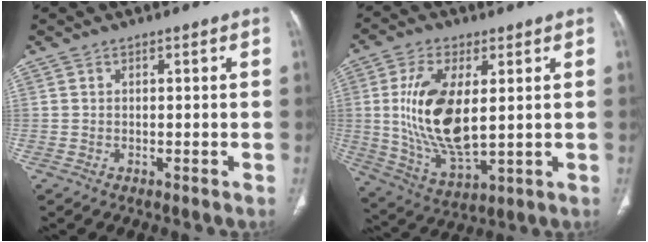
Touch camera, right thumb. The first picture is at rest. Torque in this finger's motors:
{"motor_torque": [2.09, 1.90, 1.82, -0.95, 0.18]}